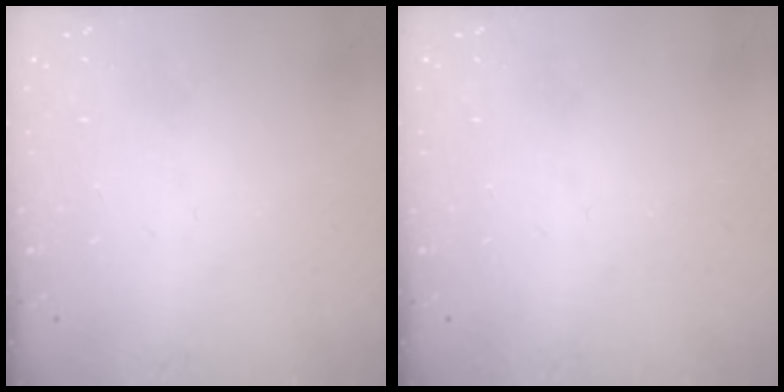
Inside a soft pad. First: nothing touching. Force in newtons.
{"total": 0.0}